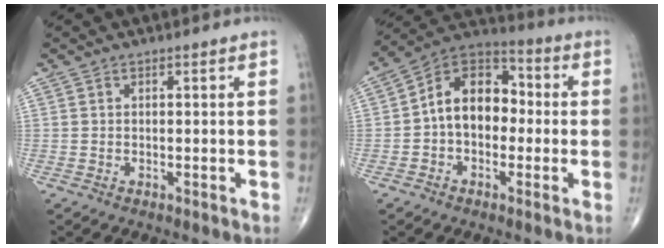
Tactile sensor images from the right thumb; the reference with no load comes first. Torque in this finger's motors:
{"motor_torque": [0.21, 0.34, 0.15, -0.05, 0.09]}